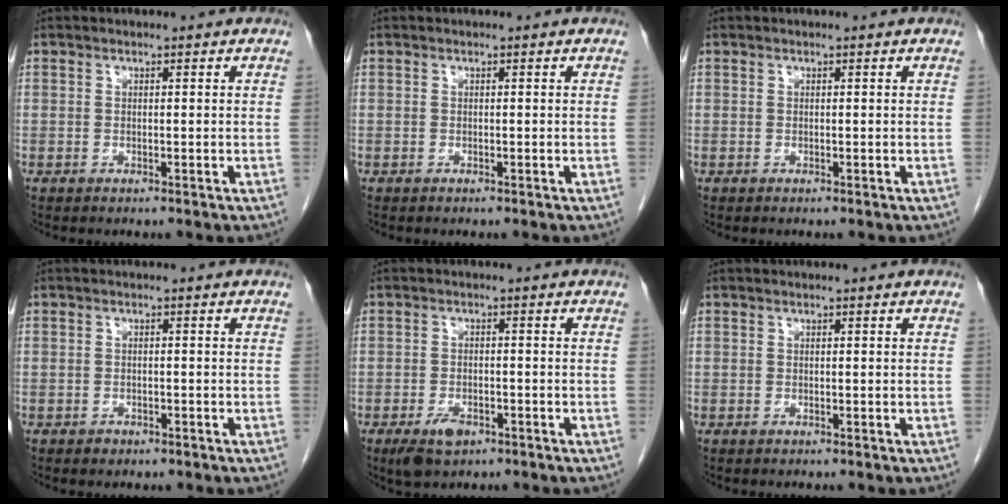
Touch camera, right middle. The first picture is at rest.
{"total": 0.0}
{"total": 0.0}
{"total": 0.6, "force": [-0.4, 0.4, 0.3], "torque": [-0.011, -0.002, -0.004]}
{"total": 4.0, "force": [-2.3, 2.0, 2.6], "torque": [-0.050, -0.003, -0.033]}
{"total": 0.0}